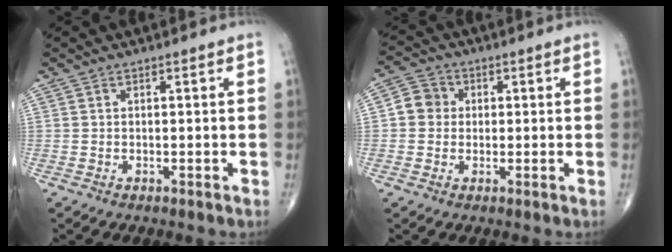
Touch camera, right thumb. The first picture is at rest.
{"total": 4.7, "force": [0.3, 4.4, 1.6], "torque": [-0.011, 0.009, -0.004]}